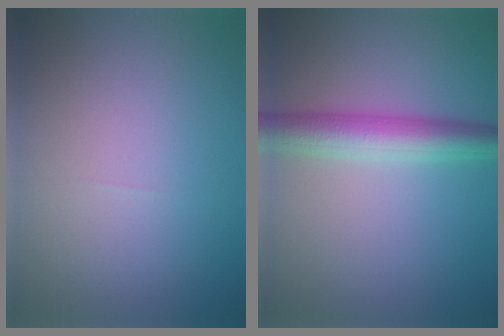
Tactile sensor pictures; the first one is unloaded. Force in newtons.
{"total": 4.9, "press": 4.9, "slide": 0.1}